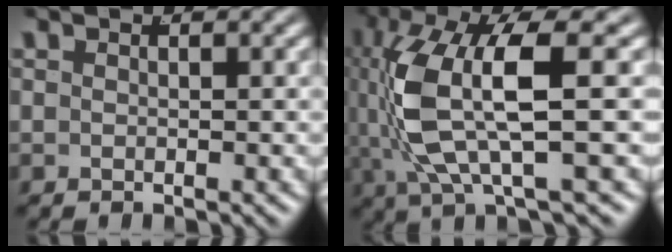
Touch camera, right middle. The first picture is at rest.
{"total": 8.1, "force": [0.0, 3.3, 7.5], "torque": [-0.175, -0.012, 0.015]}